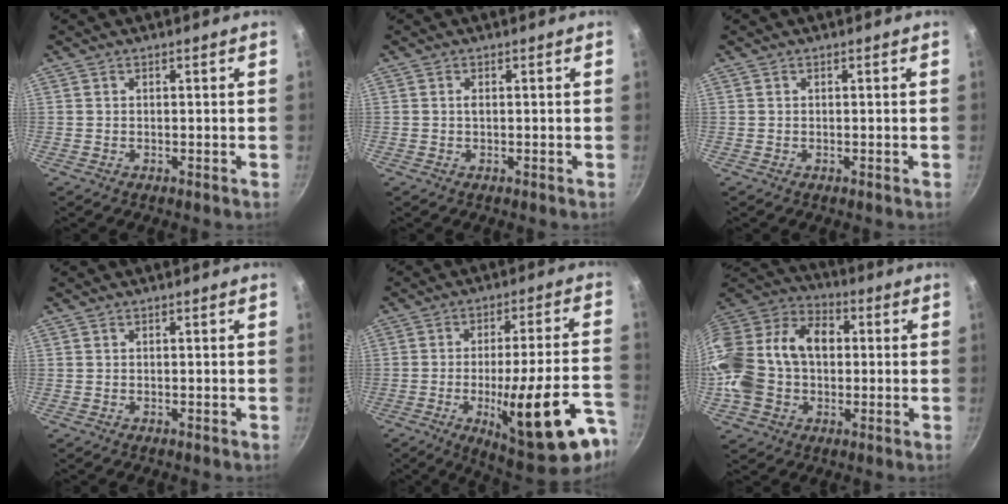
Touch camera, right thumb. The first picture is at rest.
{"total": 0.8, "force": [0.1, 0.4, 0.7], "torque": [-0.012, 0.002, 0.001]}
{"total": 0.0}
{"total": 0.0}
{"total": 22.5, "force": [-9.4, 6.2, 19.5], "torque": [-0.244, 0.031, -0.121]}
{"total": 23.2, "force": [0.2, 17.2, 15.6], "torque": [-0.308, 0.061, -0.008]}